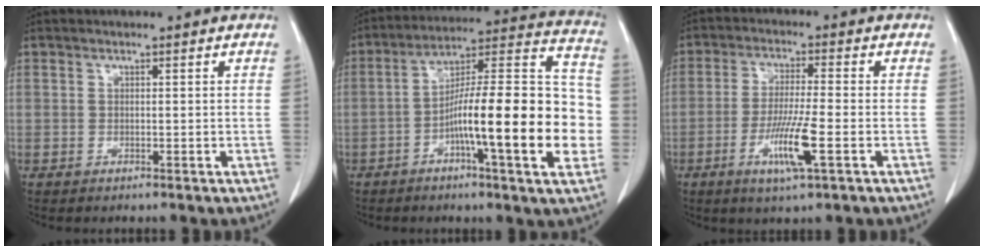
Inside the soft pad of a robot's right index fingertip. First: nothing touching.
{"total": 20.8, "force": [-4.8, 2.6, 20.1], "torque": [-0.269, 0.022, -0.074]}
{"total": 8.1, "force": [-3.1, 0.1, 7.5], "torque": [-0.146, -0.015, -0.057]}